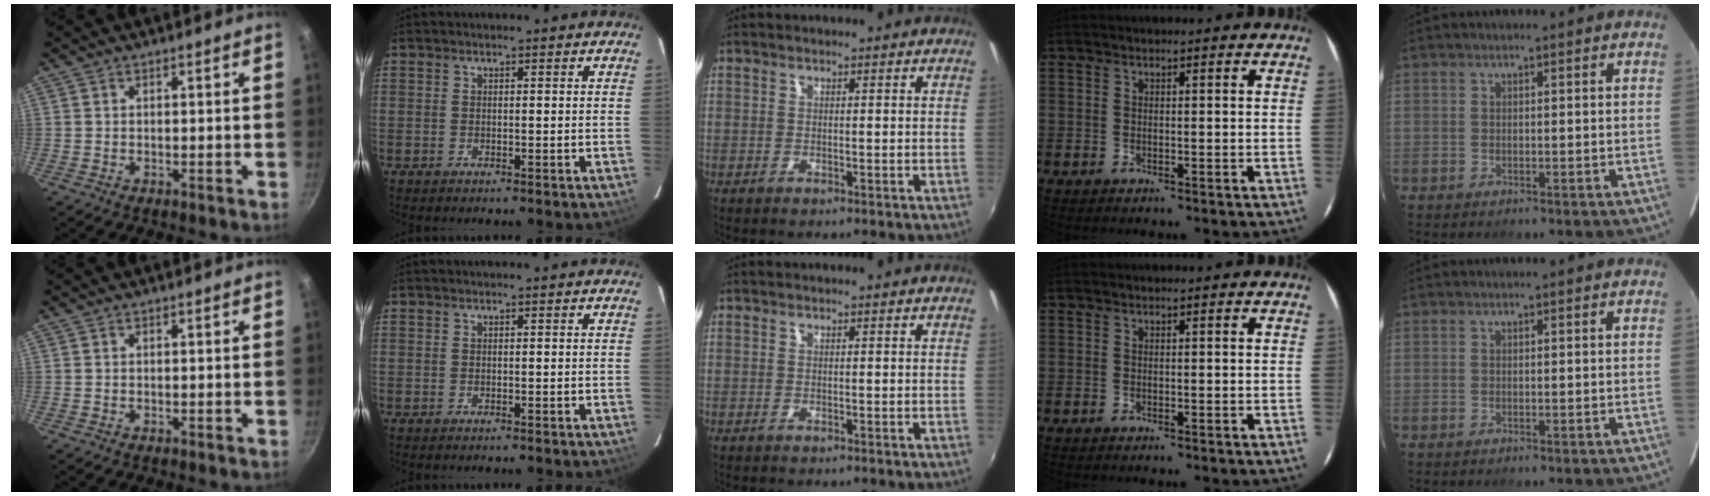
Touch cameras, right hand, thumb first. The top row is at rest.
{}